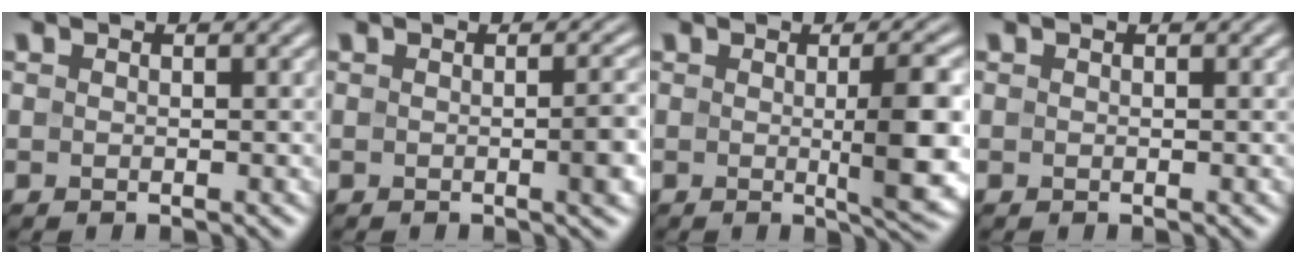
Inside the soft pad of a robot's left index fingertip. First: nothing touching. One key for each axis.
{"total": 2.4, "fx": -0.2, "fy": 0.5, "fz": 2.3, "tx": -0.026, "ty": 0.001, "tz": -0.004}
{"total": 5.9, "fx": -0.1, "fy": 1.1, "fz": 5.8, "tx": -0.077, "ty": -0.003, "tz": 0.001}
{"total": 0.0}